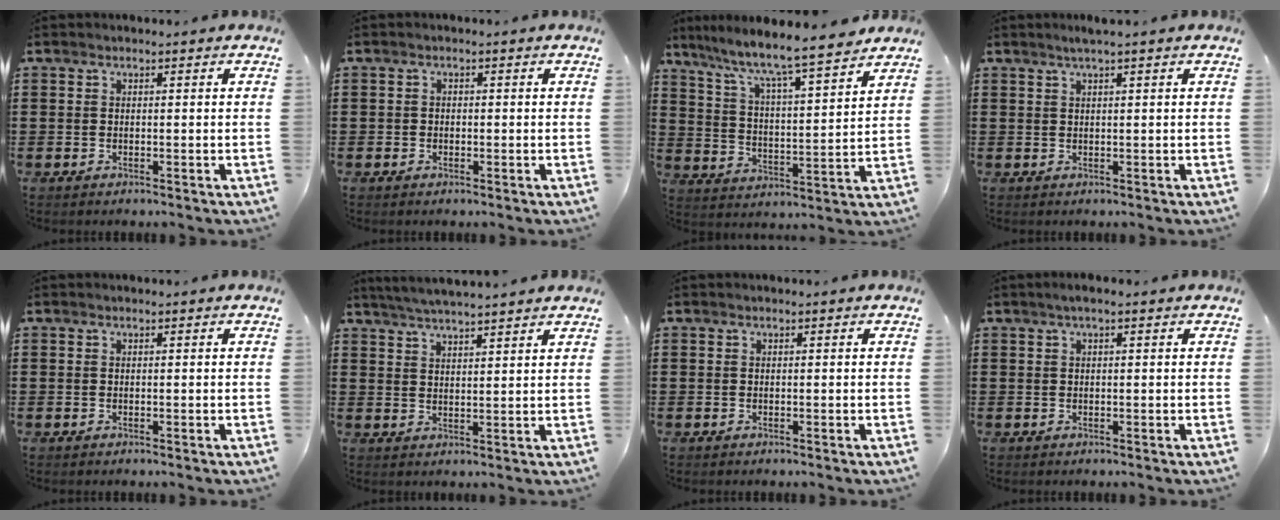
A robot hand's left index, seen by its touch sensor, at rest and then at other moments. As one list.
[{"total": 0.9, "force": [-0.4, 0.8, 0.2], "torque": [-0.007, 0.003, -0.009]}, {"total": 6.6, "force": [5.9, -0.1, 3.0], "torque": [-0.082, -0.046, 0.093]}, {"total": 1.5, "force": [1.0, -0.2, 1.2], "torque": [-0.022, 0.000, 0.017]}, {"total": 0.0}, {"total": 3.9, "force": [3.7, -0.6, 1.0], "torque": [-0.032, -0.011, 0.066]}, {"total": 0.0}, {"total": 1.2, "force": [0.4, 0.1, 1.1], "torque": [-0.021, 0.000, 0.007]}]